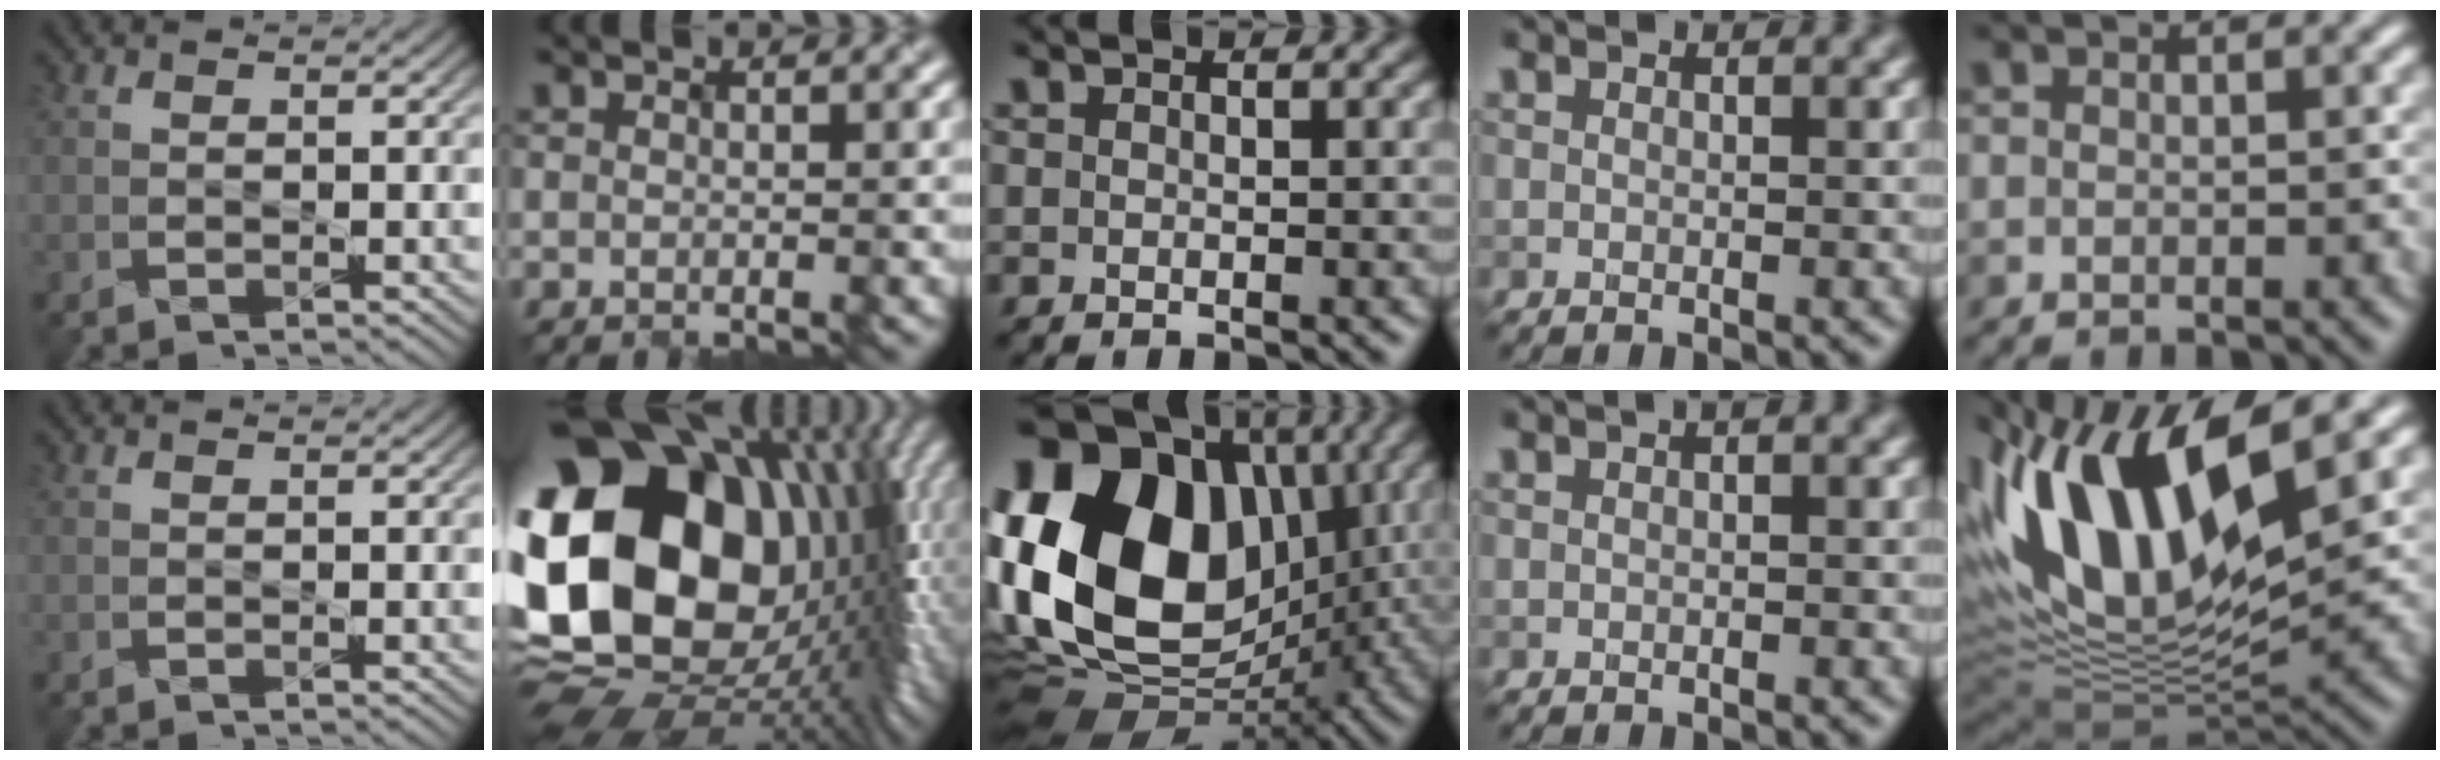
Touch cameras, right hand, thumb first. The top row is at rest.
{"index": {"total": 21.9, "force": [1.6, 16.2, 14.7], "torque": [-0.318, -0.017, 0.061]}, "middle": {"total": 18.5, "force": [2.1, 13.5, 12.6], "torque": [-0.259, 0.012, 0.028]}, "ring": {"total": 0.7, "force": [0.1, 0.2, 0.6], "torque": [-0.009, 0.003, 0.003]}, "little": {"total": 14.0, "force": [3.7, 5.6, 12.3], "torque": [-0.250, 0.025, 0.063]}}